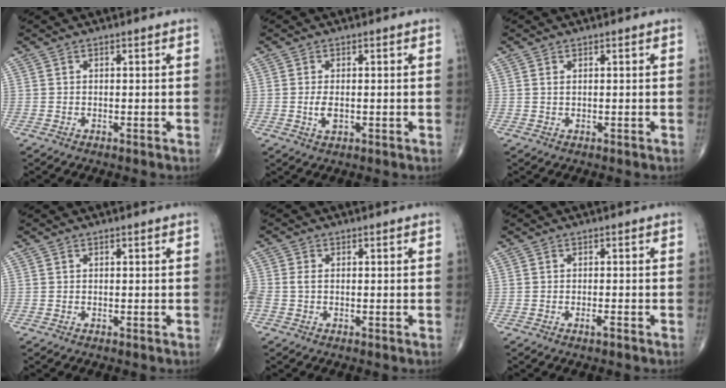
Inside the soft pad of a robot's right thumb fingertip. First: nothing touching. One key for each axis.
{"total": 2.7, "fx": -0.2, "fy": 1.3, "fz": 2.3, "tx": -0.050, "ty": -0.006, "tz": -0.005}
{"total": 0.6, "fx": 0.3, "fy": 0.3, "fz": 0.5, "tx": -0.011, "ty": 0.001, "tz": 0.006}
{"total": 0.0}
{"total": 2.4, "fx": -0.4, "fy": 1.5, "fz": 1.9, "tx": -0.055, "ty": 0.003, "tz": -0.010}
{"total": 1.2, "fx": -0.7, "fy": 0.2, "fz": 0.9, "tx": -0.018, "ty": 0.000, "tz": -0.014}